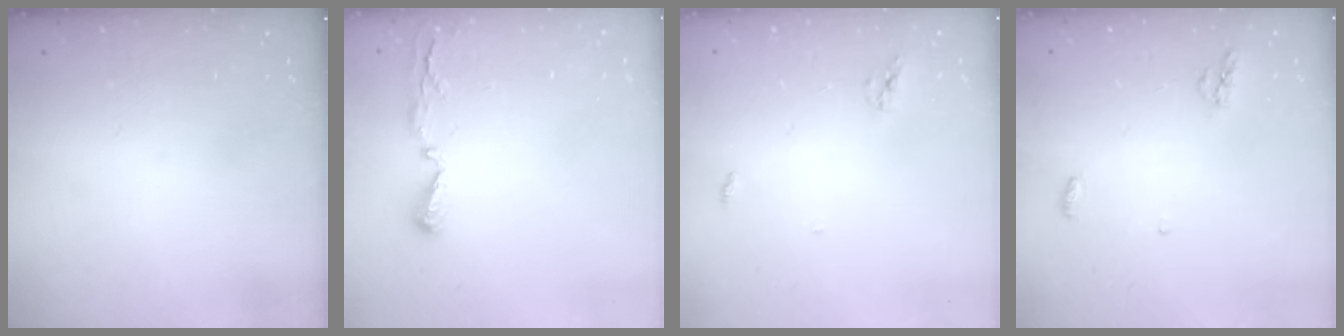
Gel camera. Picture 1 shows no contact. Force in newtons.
{"total": 4.0, "press": 4.0, "slide": 0.4}
{"total": 3.7, "press": 3.7, "slide": 0.1}
{"total": 4.2, "press": 4.1, "slide": 0.9}